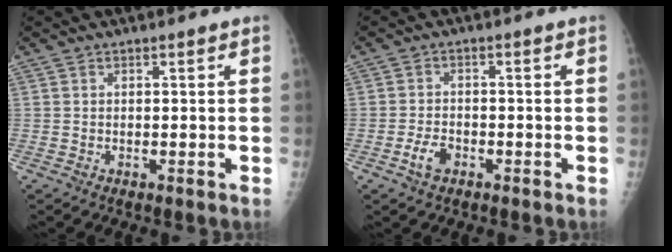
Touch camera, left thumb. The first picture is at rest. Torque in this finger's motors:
{"motor_torque": [-0.33, 0.34, 0.31, 0.19, 0.02]}